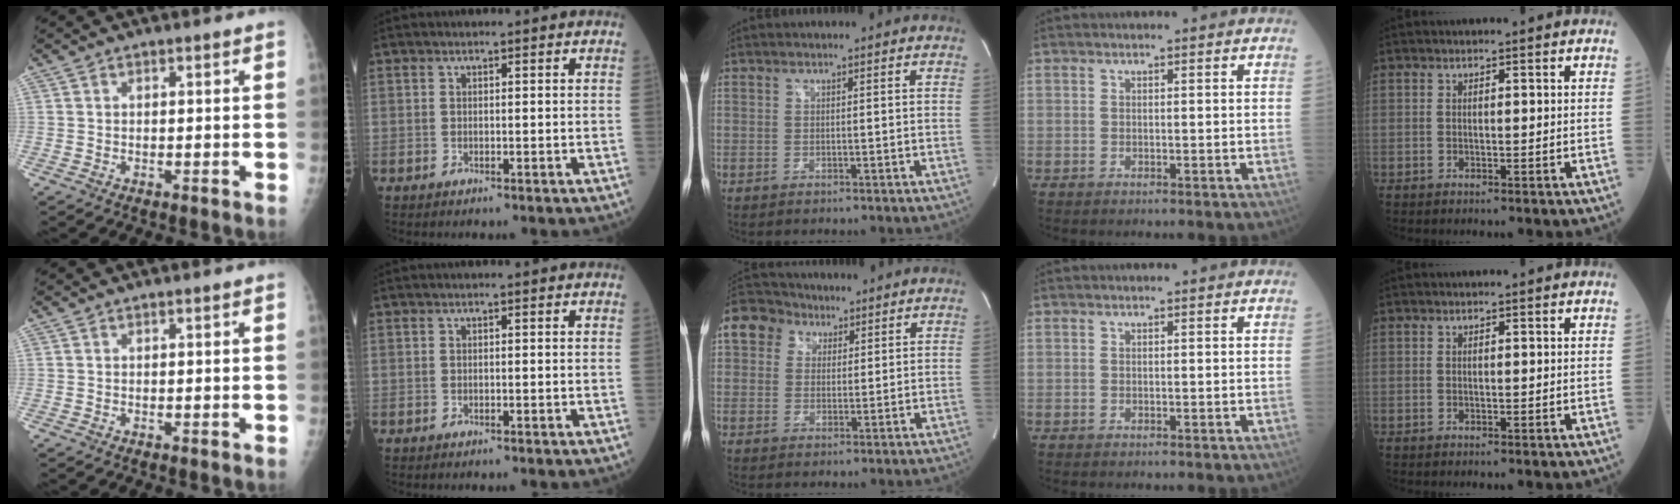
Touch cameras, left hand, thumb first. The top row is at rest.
{"middle": {"total": 10.2, "force": [4.7, 8.5, 3.4], "torque": [-0.087, 0.041, 0.083]}}